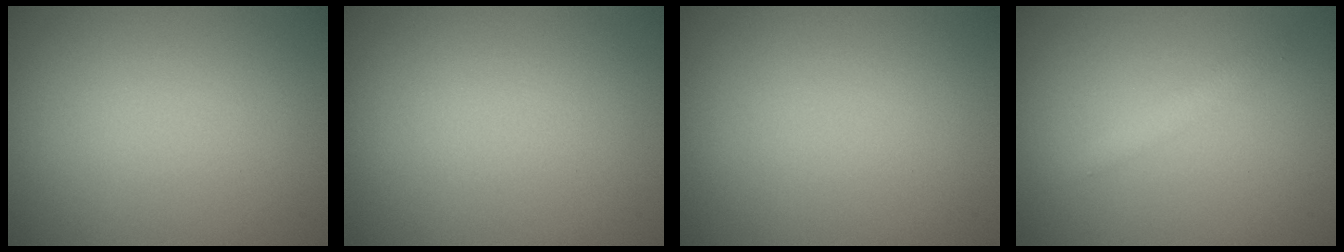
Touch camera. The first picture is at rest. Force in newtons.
{"total": 0.0}
{"total": 0.0}
{"total": 1.2, "press": 1.2, "slide": 0.0}